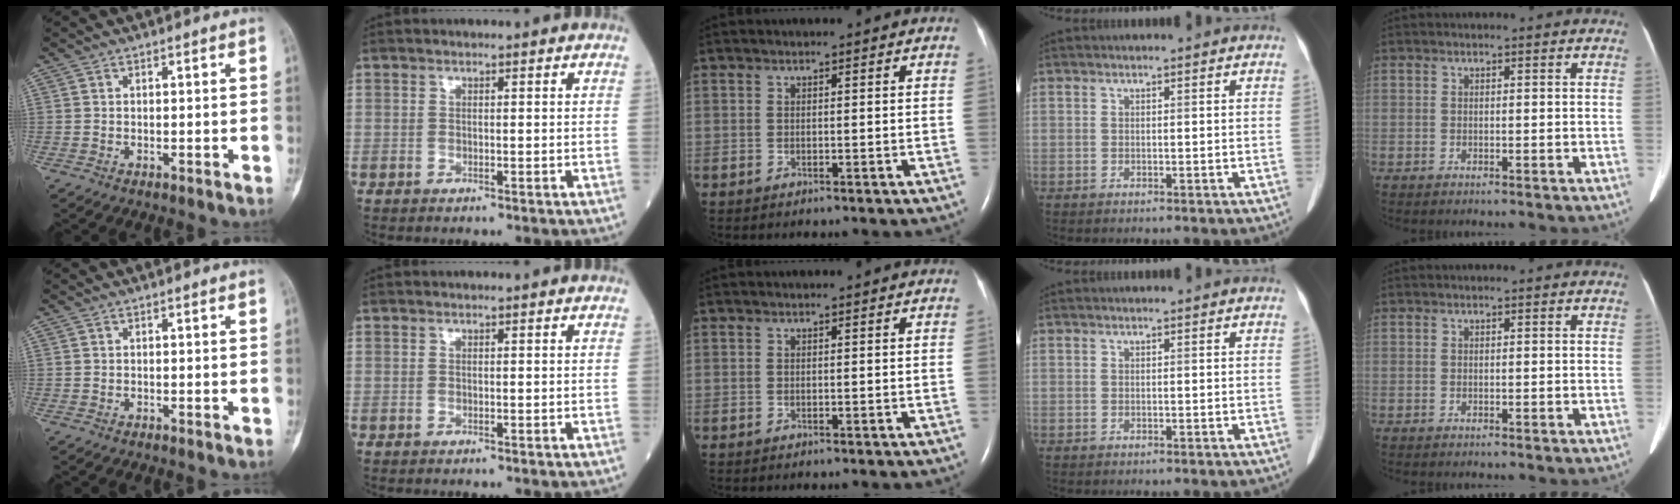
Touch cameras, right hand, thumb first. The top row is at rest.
{}